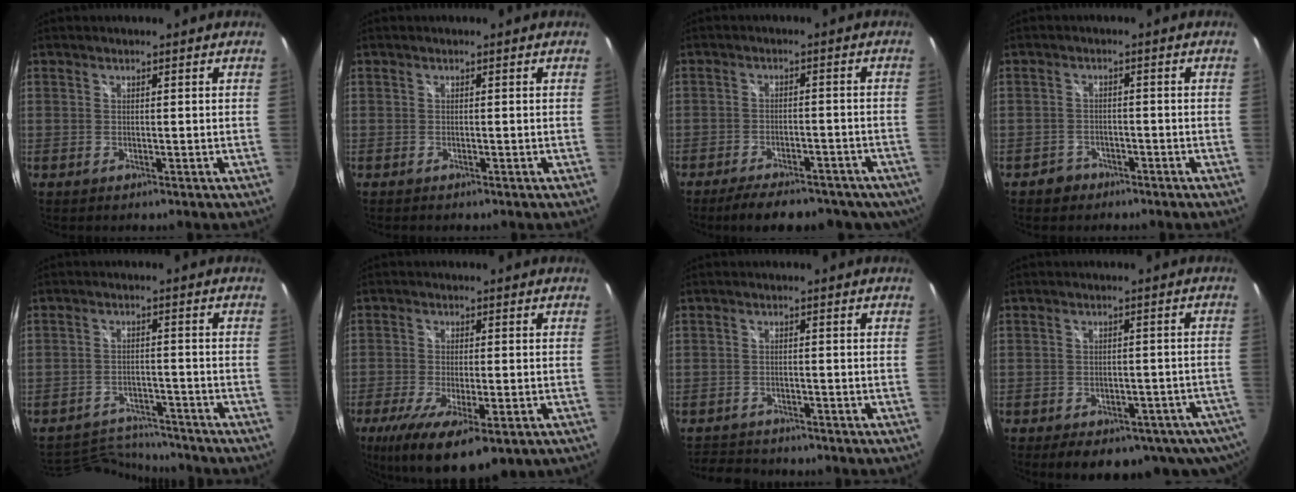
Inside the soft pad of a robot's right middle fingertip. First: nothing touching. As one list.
[{"total": 0.6, "force": [-0.5, 0.2, 0.1], "torque": [-0.003, -0.004, -0.011]}, {"total": 15.6, "force": [-11.9, 6.3, 7.8], "torque": [-0.139, -0.007, -0.153]}, {"total": 3.2, "force": [-2.3, 2.2, 0.3], "torque": [-0.014, 0.006, -0.036]}, {"total": 10.9, "force": [-10.5, 2.2, 1.9], "torque": [-0.059, 0.011, -0.159]}, {"total": 15.9, "force": [-8.6, 5.4, 12.2], "torque": [-0.240, -0.059, -0.133]}, {"total": 6.0, "force": [-5.5, 1.9, 1.1], "torque": [-0.042, -0.007, -0.092]}, {"total": 14.5, "force": [-10.2, 6.8, 7.8], "torque": [-0.135, -0.021, -0.117]}]